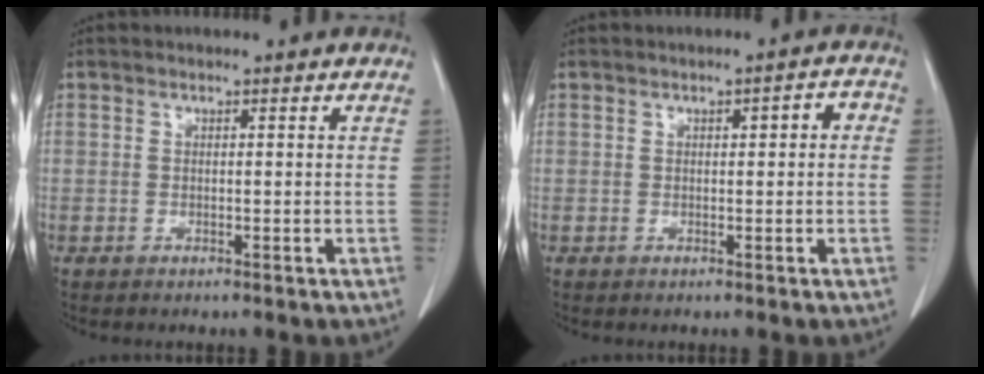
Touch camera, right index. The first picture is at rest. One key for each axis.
{"total": 2.5, "fx": 0.2, "fy": 0.9, "fz": 2.3, "tx": -0.028, "ty": 0.016, "tz": 0.000}